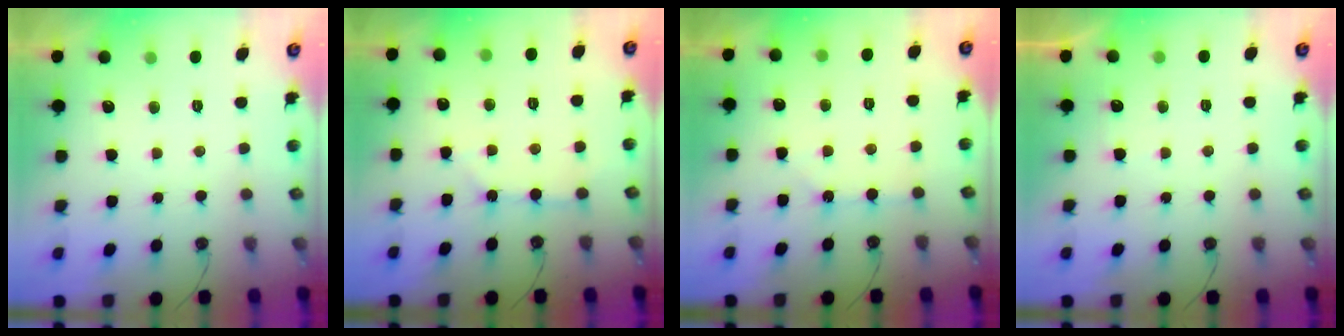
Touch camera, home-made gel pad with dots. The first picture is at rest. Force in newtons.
{"total": 2.6, "press": 2.6, "slide": 0.3}
{"total": 2.1, "press": 2.1, "slide": 0.3}
{"total": 2.8, "press": 2.8, "slide": 0.5}